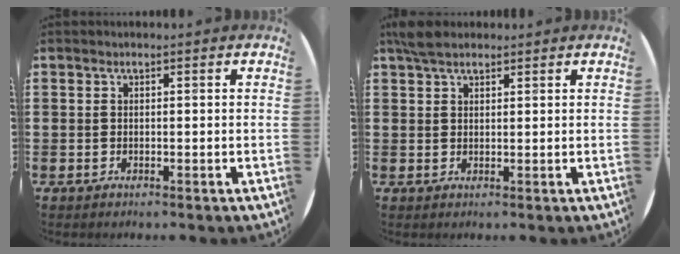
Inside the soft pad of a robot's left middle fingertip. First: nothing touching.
{"total": 3.0, "force": [2.5, 1.2, 1.3], "torque": [-0.022, 0.005, 0.045]}